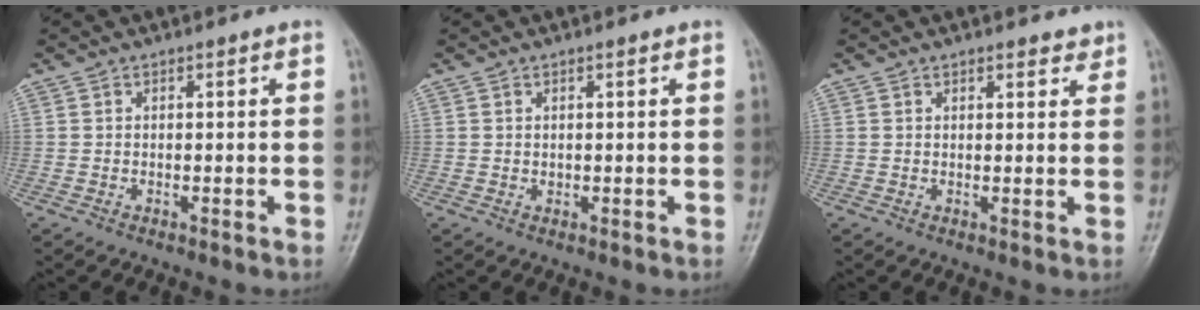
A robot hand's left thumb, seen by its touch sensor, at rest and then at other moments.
{"total": 0.7, "force": [0.4, 0.4, 0.5], "torque": [-0.002, -0.002, 0.007]}
{"total": 2.6, "force": [2.0, 1.1, 1.1], "torque": [0.003, -0.009, 0.022]}